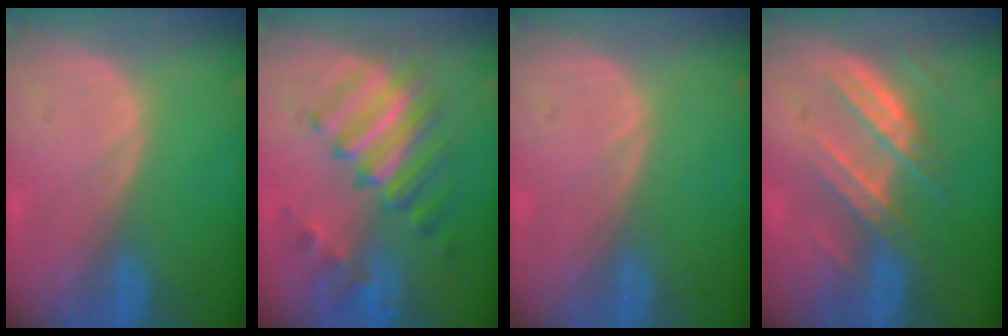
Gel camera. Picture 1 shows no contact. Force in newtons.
{"total": 9.5, "press": 8.4, "slide": 4.4}
{"total": 0.0}
{"total": 7.1, "press": 6.9, "slide": 1.8}